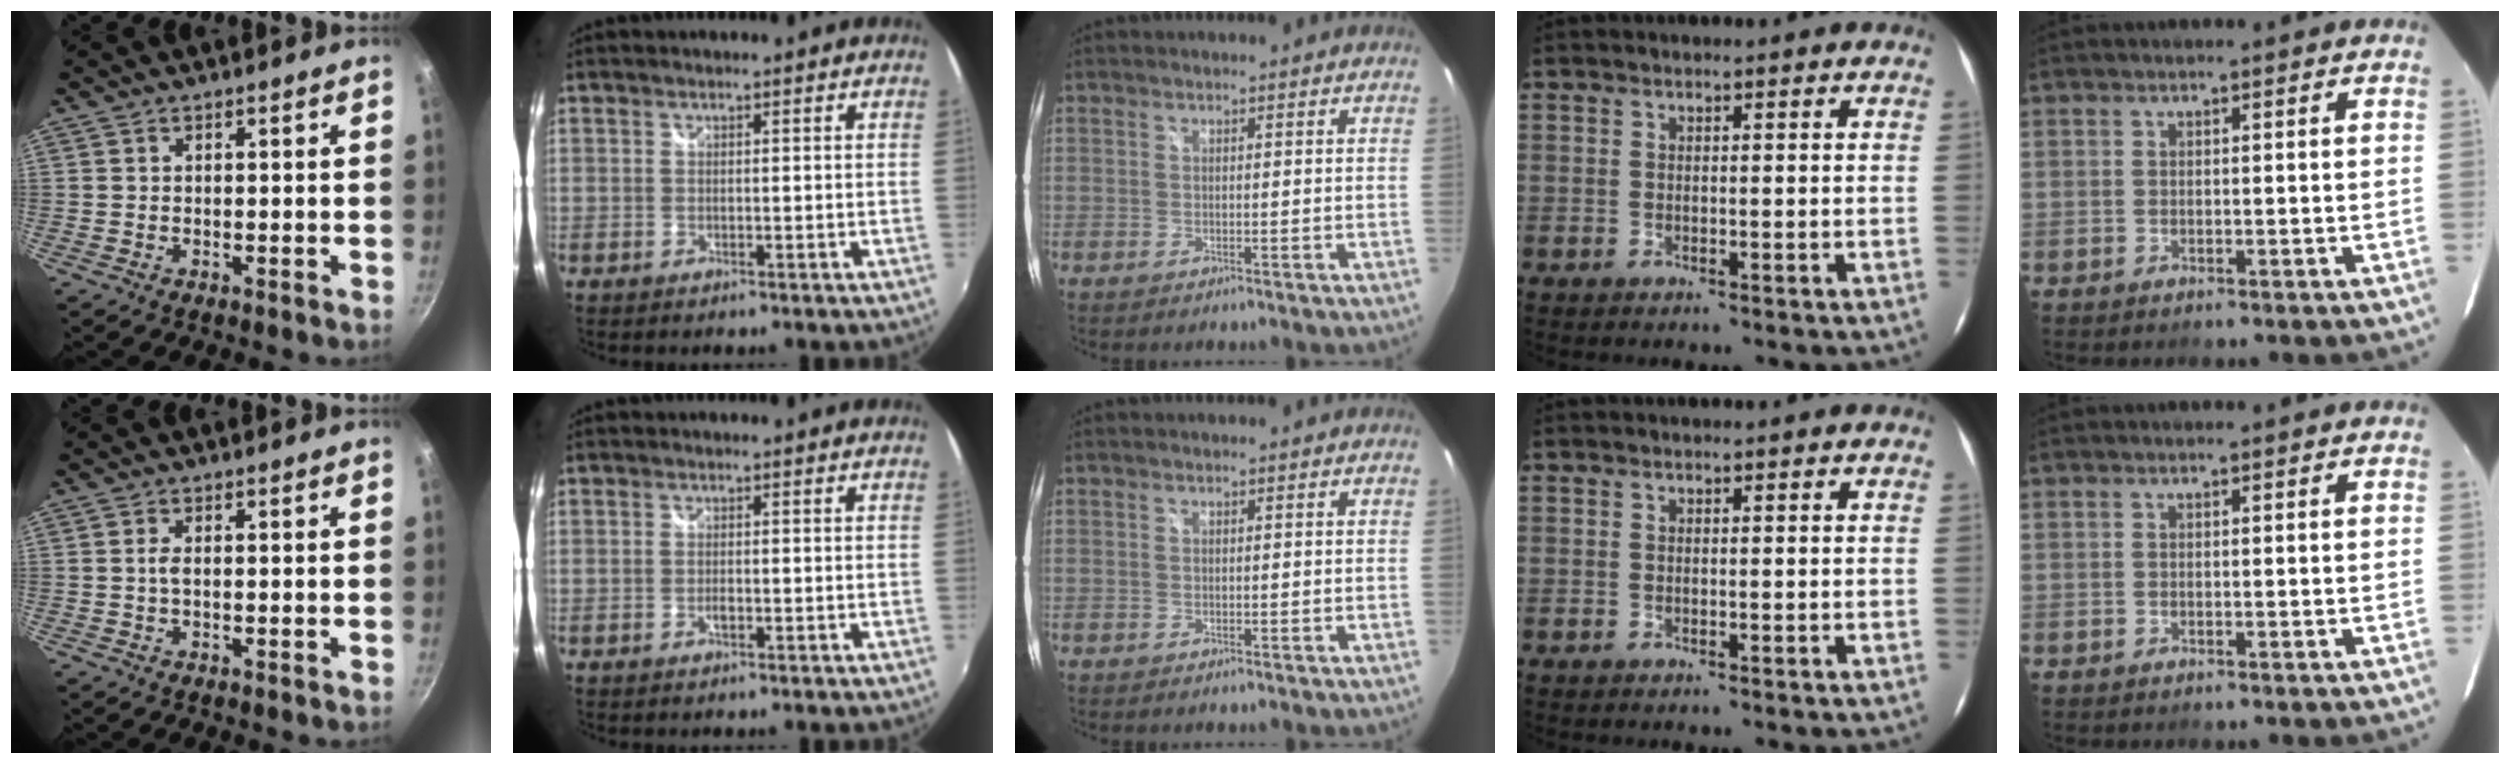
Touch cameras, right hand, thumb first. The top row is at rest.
{"thumb": {"total": 1.4, "force": [0.0, 0.5, 1.3], "torque": [-0.029, 0.002, -0.004]}, "index": {"total": 1.3, "force": [-0.5, 0.5, 1.0], "torque": [-0.020, -0.002, -0.010]}}